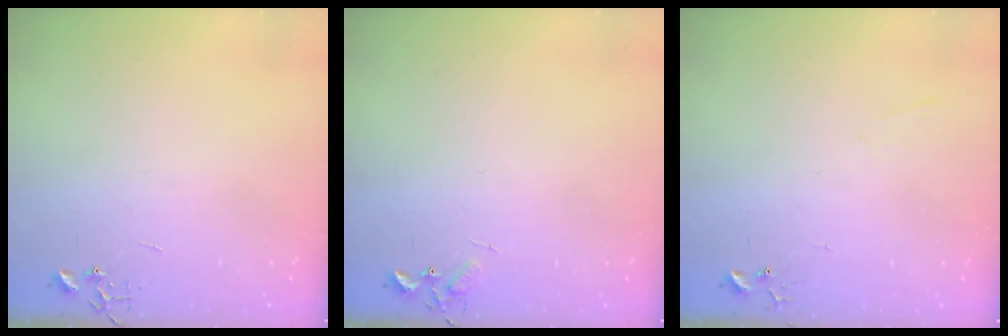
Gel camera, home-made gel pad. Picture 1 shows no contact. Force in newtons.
{"total": 5.9, "press": 5.9, "slide": 0.3}
{"total": 3.8, "press": 3.7, "slide": 0.6}